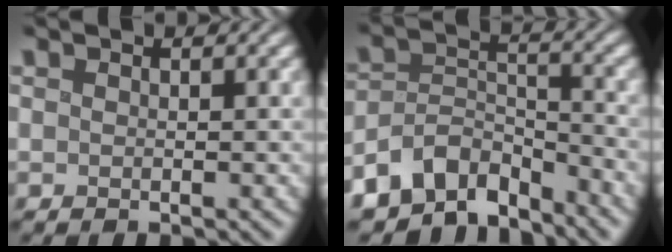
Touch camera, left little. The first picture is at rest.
{"total": 7.2, "force": [-6.1, 3.2, 2.2], "torque": [-0.024, -0.006, -0.117]}